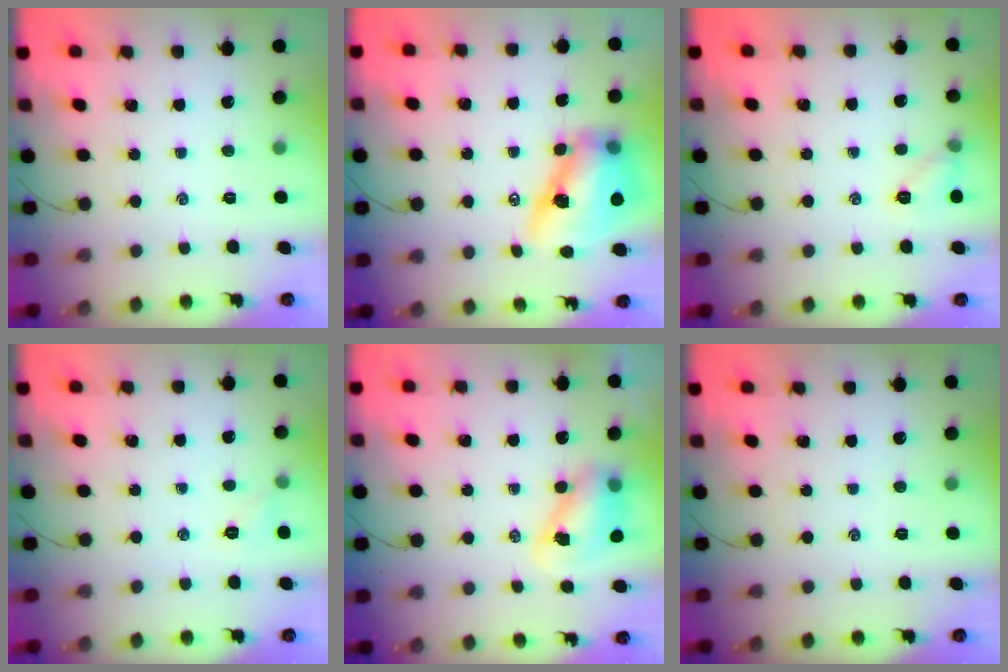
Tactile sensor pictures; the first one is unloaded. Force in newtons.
{"total": 12.9, "press": 12.4, "slide": 3.6}
{"total": 6.4, "press": 6.2, "slide": 1.5}
{"total": 4.5, "press": 4.3, "slide": 1.3}
{"total": 8.2, "press": 8.0, "slide": 1.6}
{"total": 0.0}